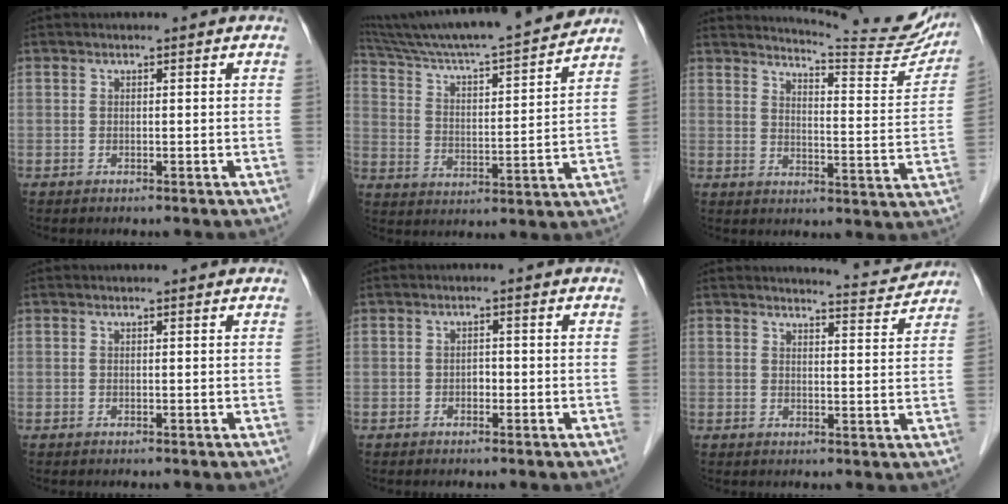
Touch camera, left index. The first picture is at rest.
{"total": 21.4, "force": [19.5, 0.0, 8.9], "torque": [-0.154, -0.009, 0.298]}
{"total": 15.8, "force": [15.3, 0.5, 4.2], "torque": [-0.061, -0.073, 0.179]}
{"total": 0.7, "force": [0.7, -0.1, 0.1], "torque": [-0.009, -0.002, 0.008]}
{"total": 0.9, "force": [-0.4, 0.6, 0.6], "torque": [-0.007, 0.004, -0.008]}
{"total": 5.2, "force": [5.1, -0.4, -0.5], "torque": [-0.009, -0.018, 0.064]}